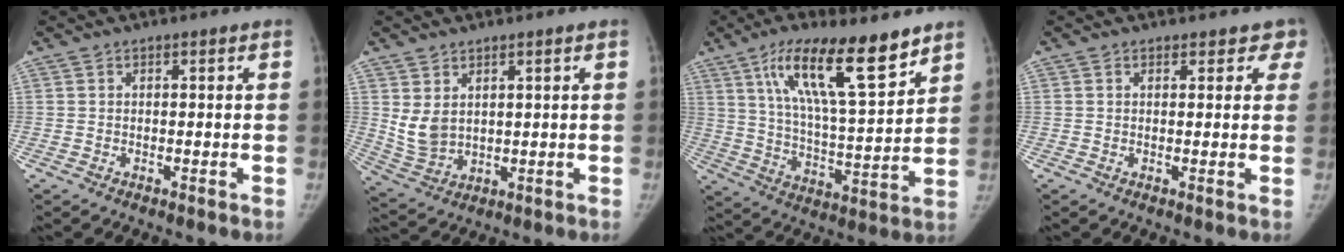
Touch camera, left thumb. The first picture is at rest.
{"total": 5.9, "force": [2.5, 3.7, 3.9], "torque": [-0.066, -0.018, 0.065]}
{"total": 18.6, "force": [11.5, 4.7, 13.8], "torque": [-0.210, -0.054, 0.205]}
{"total": 3.6, "force": [2.9, 2.0, 0.9], "torque": [0.031, -0.008, 0.019]}